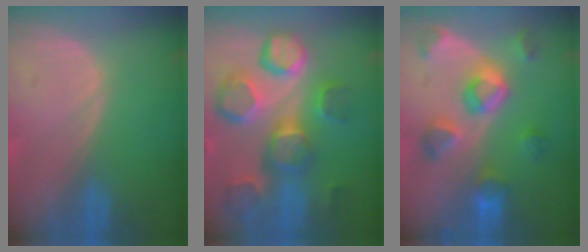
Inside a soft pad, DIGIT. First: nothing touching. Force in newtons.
{"total": 12.5, "press": 11.1, "slide": 5.7}
{"total": 8.3, "press": 8.1, "slide": 1.9}